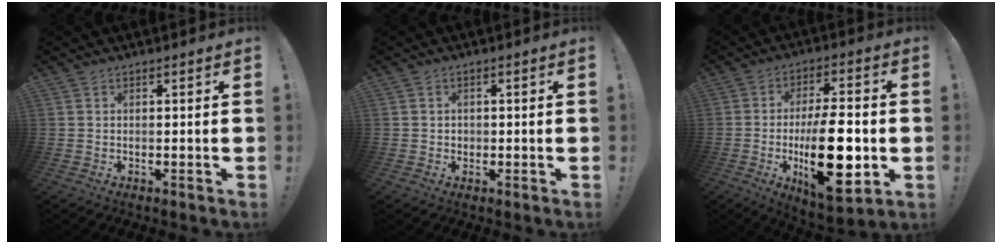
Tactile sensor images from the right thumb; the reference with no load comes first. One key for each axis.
{"total": 1.3, "fx": -0.1, "fy": 1.2, "fz": 0.4, "tx": -0.004, "ty": 0.000, "tz": -0.003}
{"total": 22.0, "fx": -3.9, "fy": 8.9, "fz": 19.7, "tx": -0.320, "ty": -0.003, "tz": -0.054}